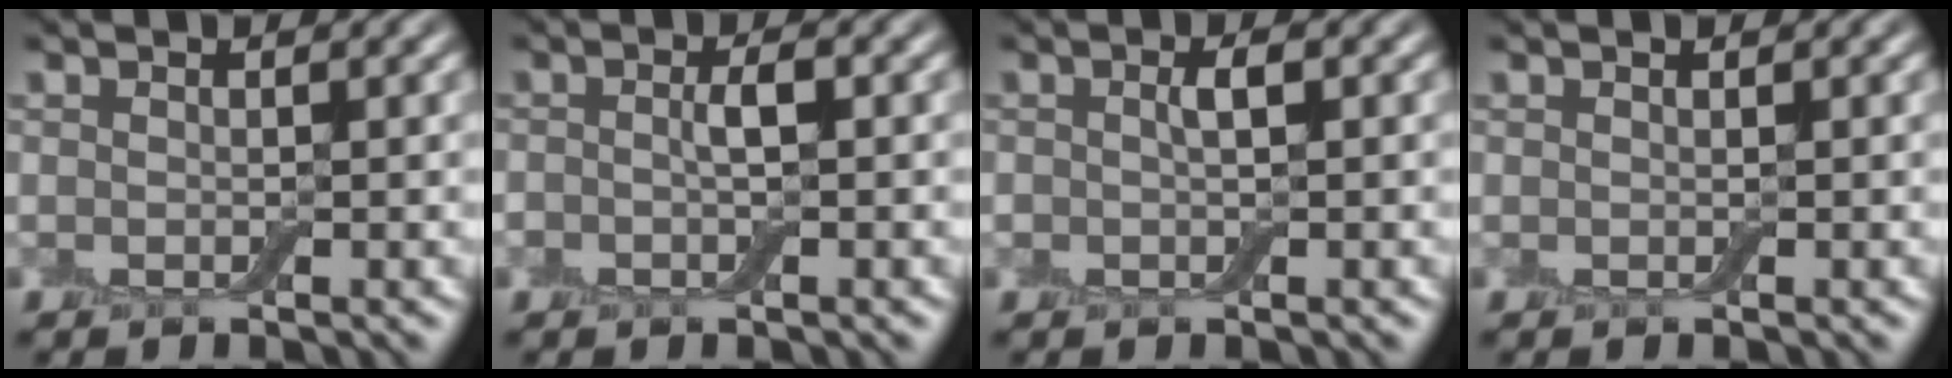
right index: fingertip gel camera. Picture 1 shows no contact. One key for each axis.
{"total": 1.6, "fx": -0.3, "fy": 0.6, "fz": 1.4, "tx": -0.028, "ty": 0.003, "tz": -0.006}
{"total": 1.2, "fx": 0.1, "fy": 0.4, "fz": 1.1, "tx": -0.022, "ty": 0.003, "tz": 0.001}
{"total": 0.0}